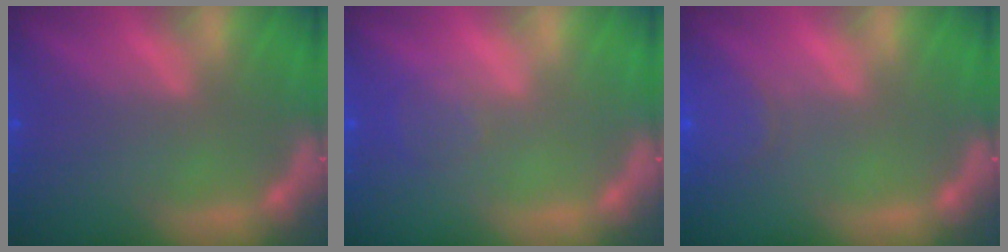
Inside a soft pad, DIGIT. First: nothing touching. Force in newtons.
{"total": 1.5}
{"total": 3.0}